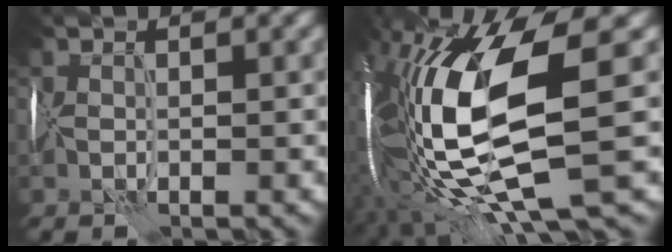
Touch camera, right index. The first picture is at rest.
{"total": 16.7, "force": [-1.3, 5.2, 15.8], "torque": [-0.329, -0.022, -0.003]}